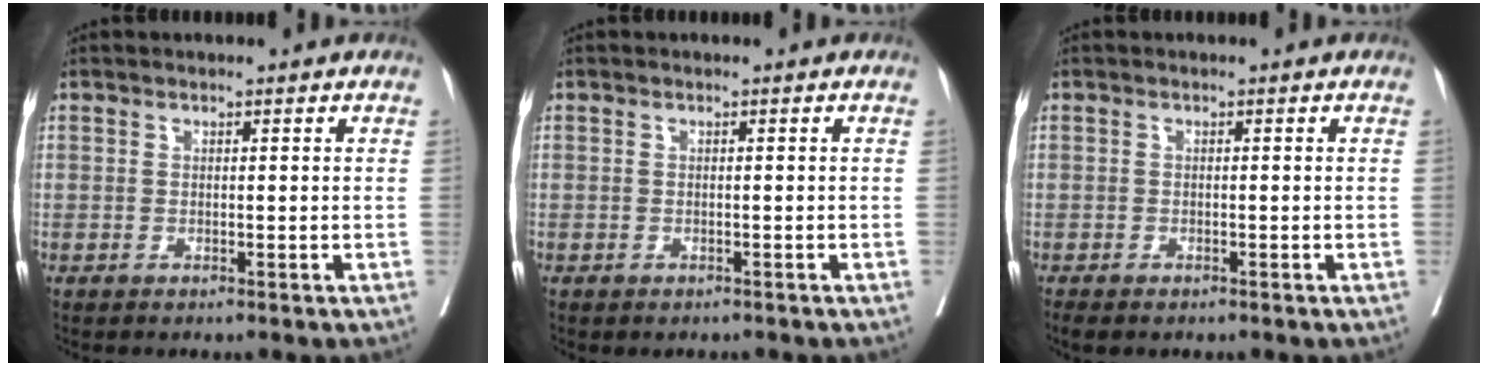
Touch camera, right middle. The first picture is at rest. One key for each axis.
{"total": 0.7, "fx": -0.6, "fy": 0.3, "fz": 0.1, "tx": -0.009, "ty": -0.001, "tz": -0.012}
{"total": 2.6, "fx": -2.0, "fy": 1.1, "fz": 1.3, "tx": -0.022, "ty": -0.007, "tz": -0.028}